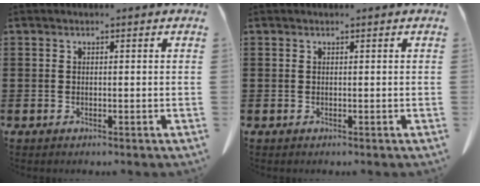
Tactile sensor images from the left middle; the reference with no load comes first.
{"total": 0.0}